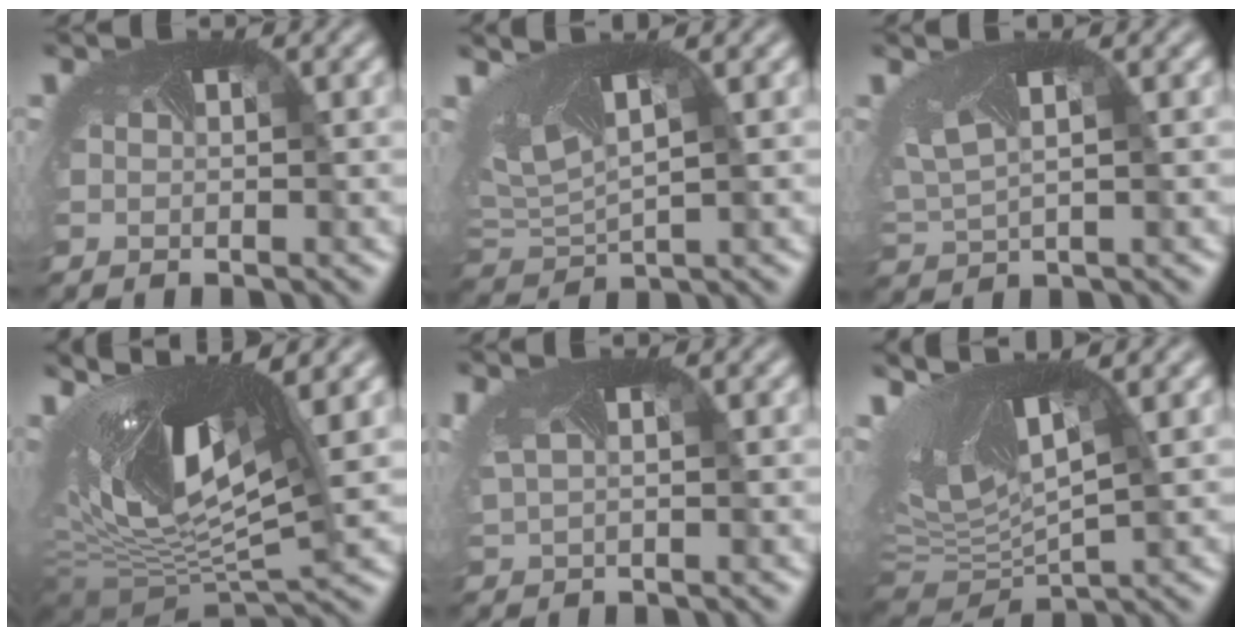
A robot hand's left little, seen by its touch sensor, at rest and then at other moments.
{"total": 5.6, "force": [1.8, 2.9, 4.4], "torque": [-0.105, 0.000, 0.048]}
{"total": 3.2, "force": [1.5, 1.6, 2.4], "torque": [-0.065, 0.005, 0.046]}
{"total": 13.0, "force": [3.3, 6.4, 10.8], "torque": [-0.231, -0.021, 0.072]}
{"total": 3.2, "force": [1.0, 1.9, 2.4], "torque": [-0.066, 0.006, 0.038]}
{"total": 11.4, "force": [2.9, 5.7, 9.4], "torque": [-0.208, 0.002, 0.076]}